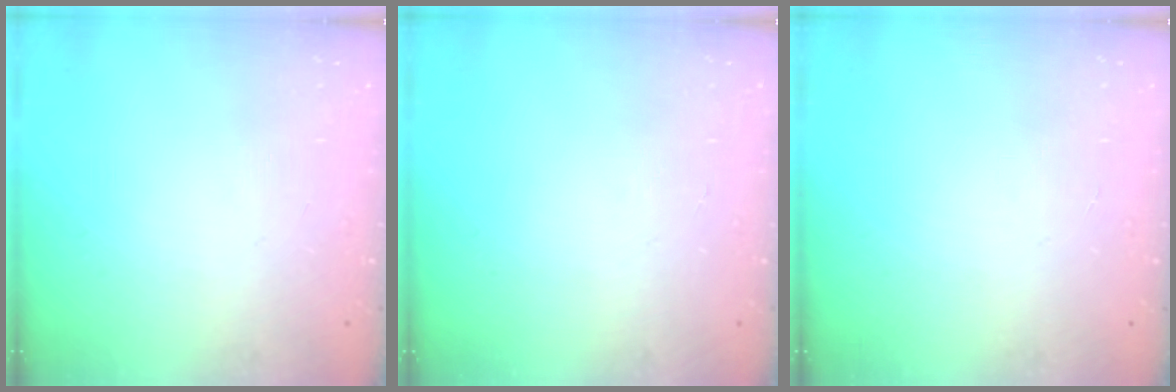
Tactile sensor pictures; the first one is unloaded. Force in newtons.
{"total": 0.0}
{"total": 0.0}